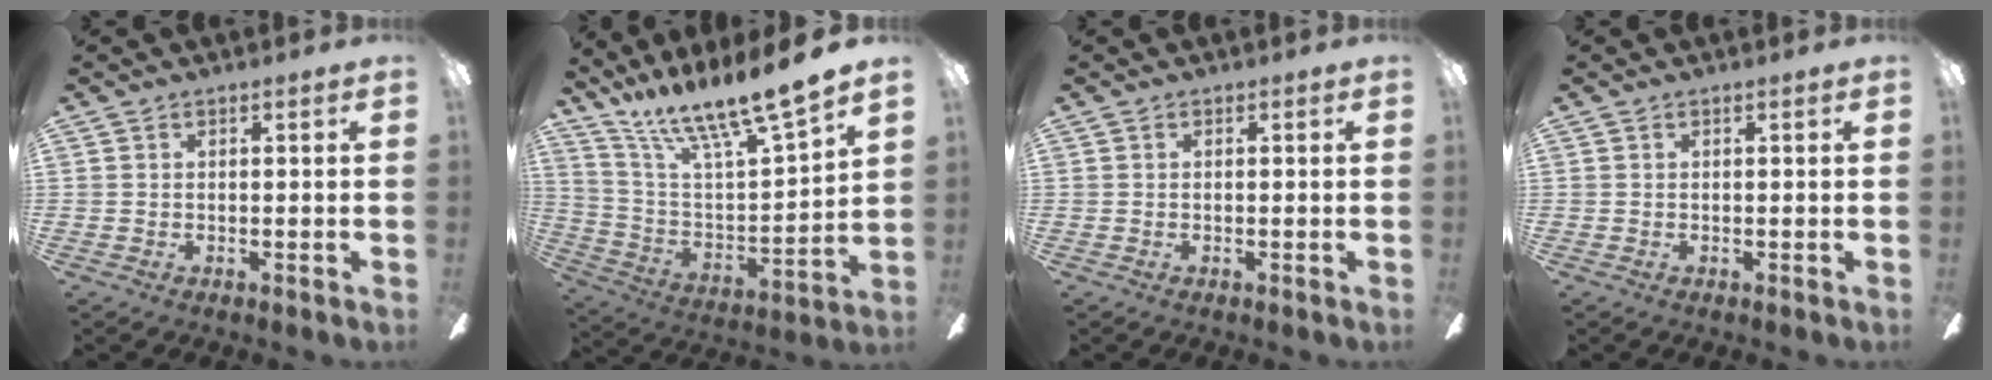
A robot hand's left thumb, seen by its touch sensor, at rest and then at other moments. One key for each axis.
{"total": 17.0, "fx": 14.9, "fy": 1.2, "fz": 8.2, "tx": -0.164, "ty": -0.110, "tz": 0.249}
{"total": 0.0}
{"total": 0.0}